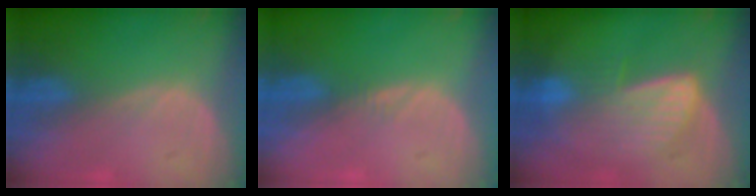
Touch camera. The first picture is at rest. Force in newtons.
{"total": 0.8, "press": 0.8, "slide": 0.1}
{"total": 7.1, "press": 7.0, "slide": 1.1}